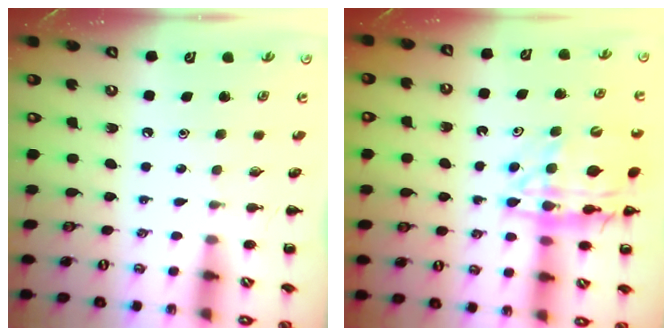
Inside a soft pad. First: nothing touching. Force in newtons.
{"total": 17.7, "press": 17.4, "slide": 3.3}